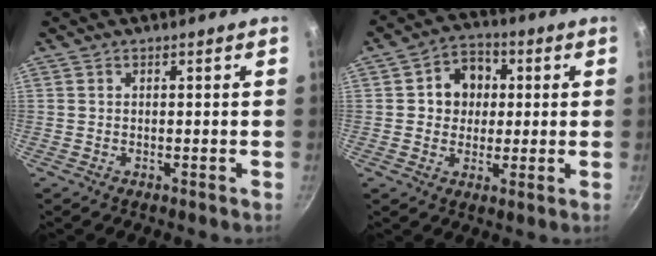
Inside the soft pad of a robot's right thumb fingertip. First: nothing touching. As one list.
[{"total": 8.7, "force": [1.6, 7.4, 4.3], "torque": [-0.029, 0.003, 0.013]}]